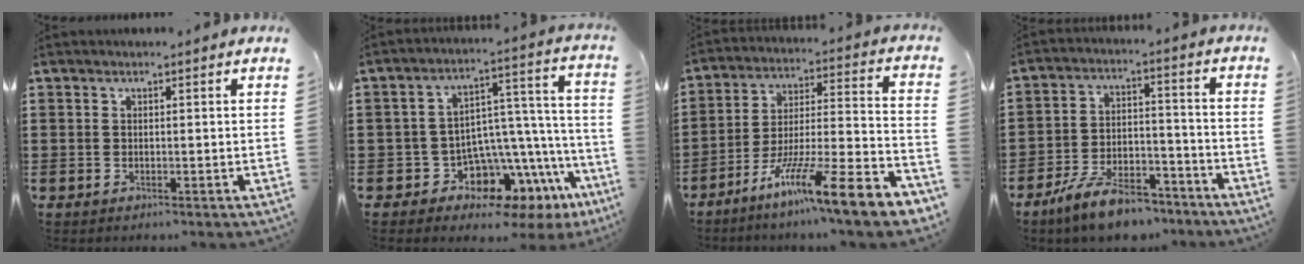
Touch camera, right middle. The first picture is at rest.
{"total": 5.5, "force": [-4.6, 2.9, 0.9], "torque": [-0.034, -0.032, -0.090]}
{"total": 13.0, "force": [-9.5, 0.6, 8.9], "torque": [-0.136, 0.012, -0.173]}
{"total": 9.6, "force": [-8.2, 2.4, 4.2], "torque": [-0.080, 0.028, -0.158]}